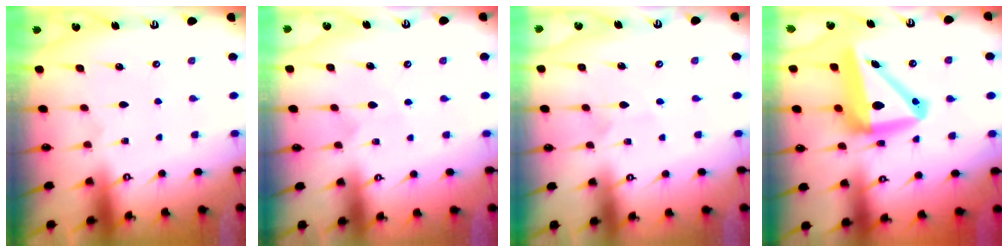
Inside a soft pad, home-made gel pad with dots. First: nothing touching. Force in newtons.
{"total": 3.9, "press": 3.9, "slide": 0.2}
{"total": 2.8, "press": 2.7, "slide": 0.3}
{"total": 15.2, "press": 14.9, "slide": 3.1}